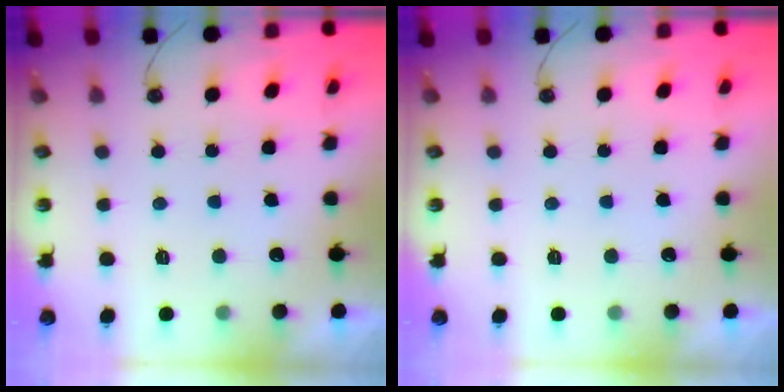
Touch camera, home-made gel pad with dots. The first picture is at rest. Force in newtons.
{"total": 0.0}